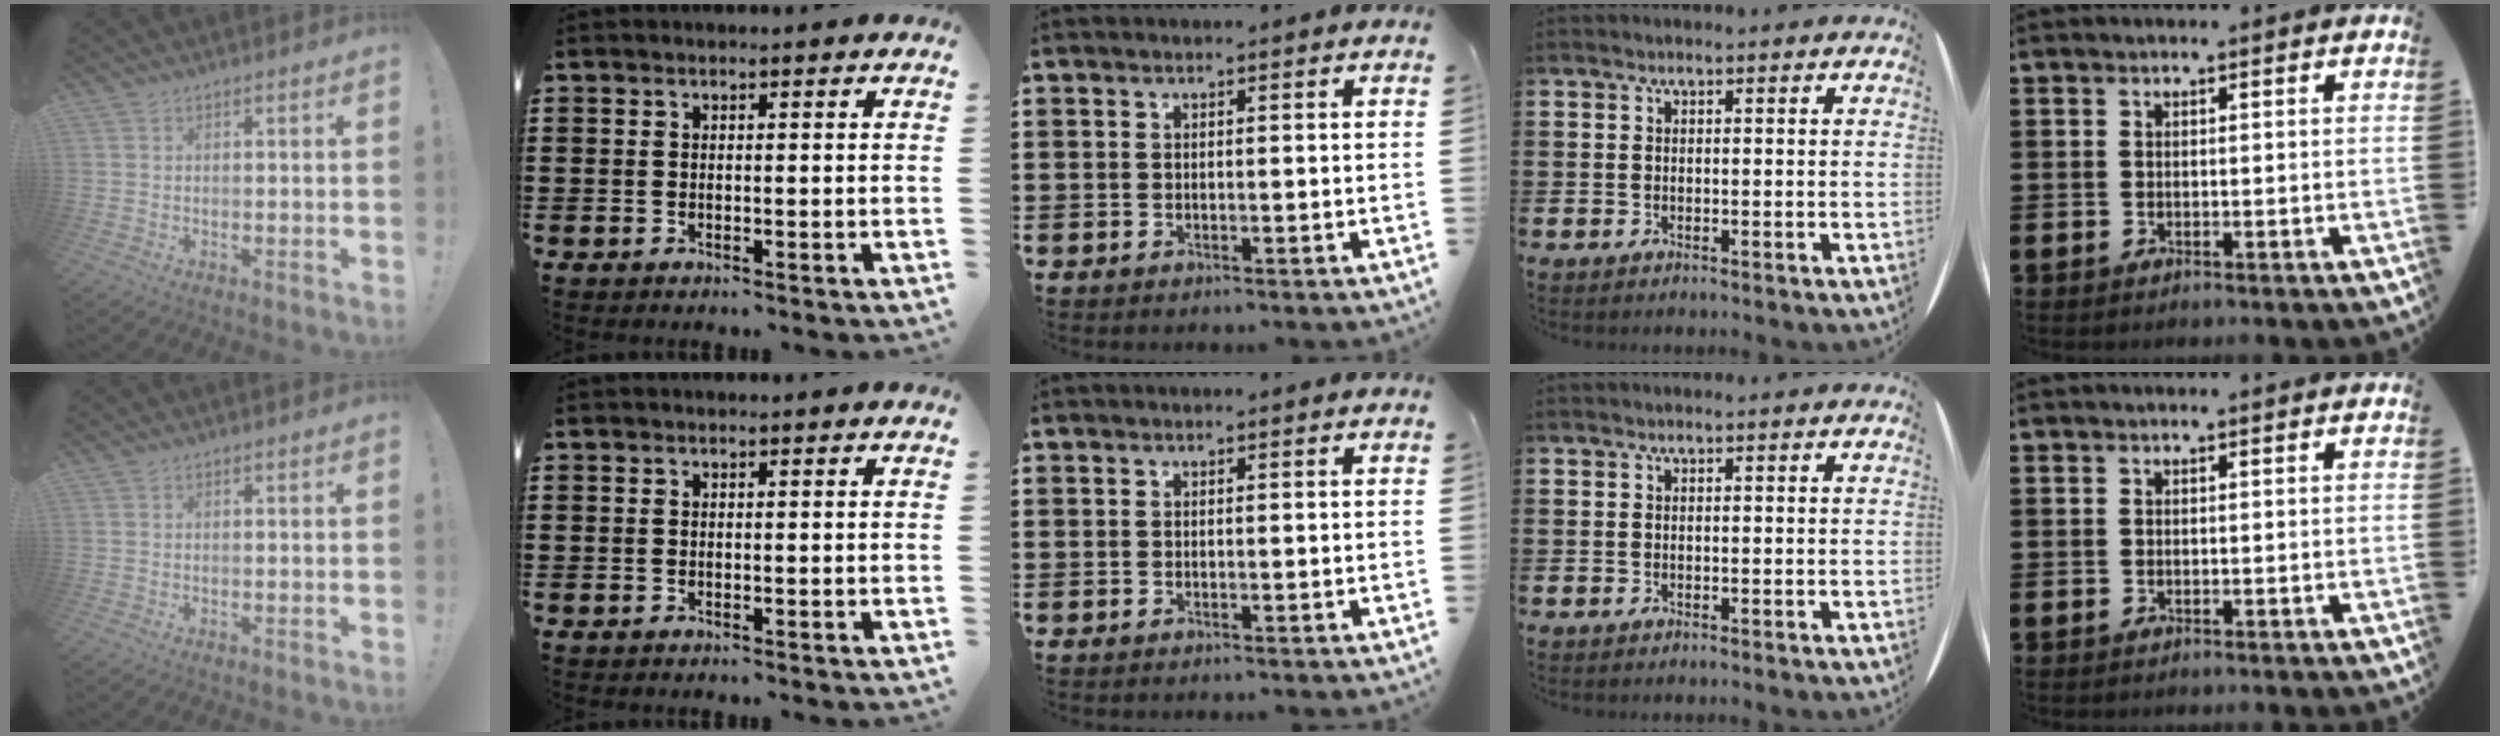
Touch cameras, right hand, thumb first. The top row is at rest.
{}